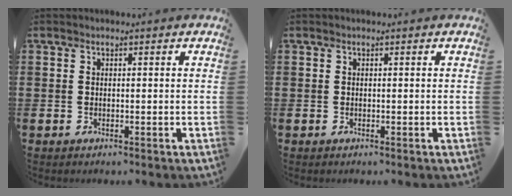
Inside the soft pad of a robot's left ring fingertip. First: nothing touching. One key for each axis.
{"total": 0.0}